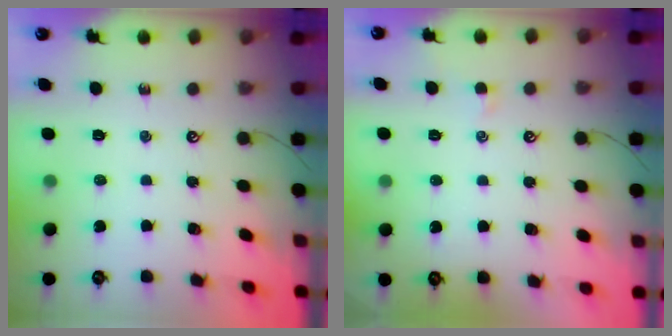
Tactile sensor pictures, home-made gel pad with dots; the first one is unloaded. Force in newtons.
{"total": 1.1, "press": 1.1, "slide": 0.4}